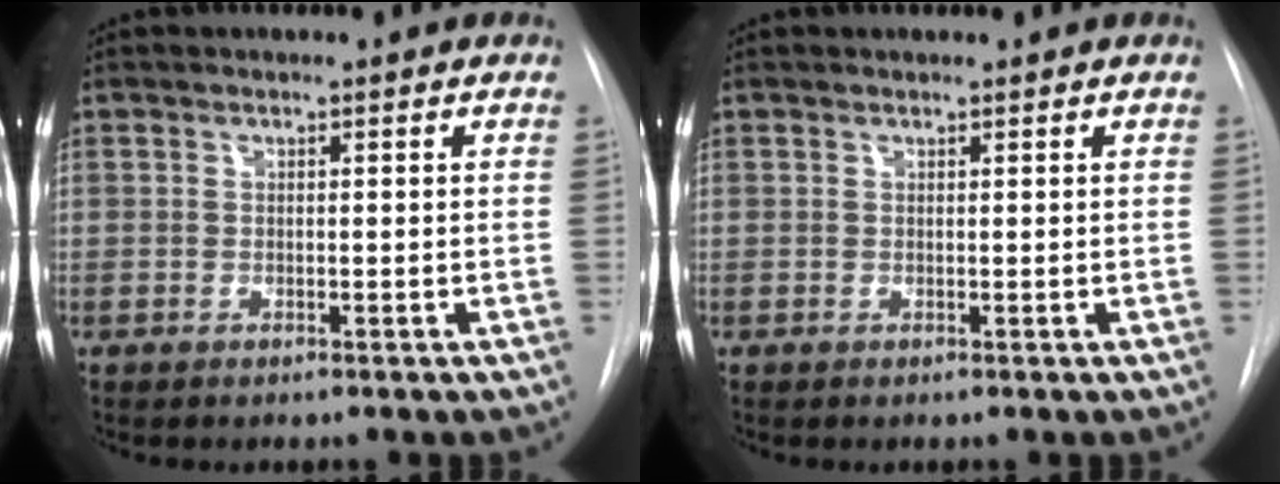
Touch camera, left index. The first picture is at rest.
{"total": 1.2, "force": [1.2, 0.2, 0.2], "torque": [-0.006, 0.017, 0.020]}